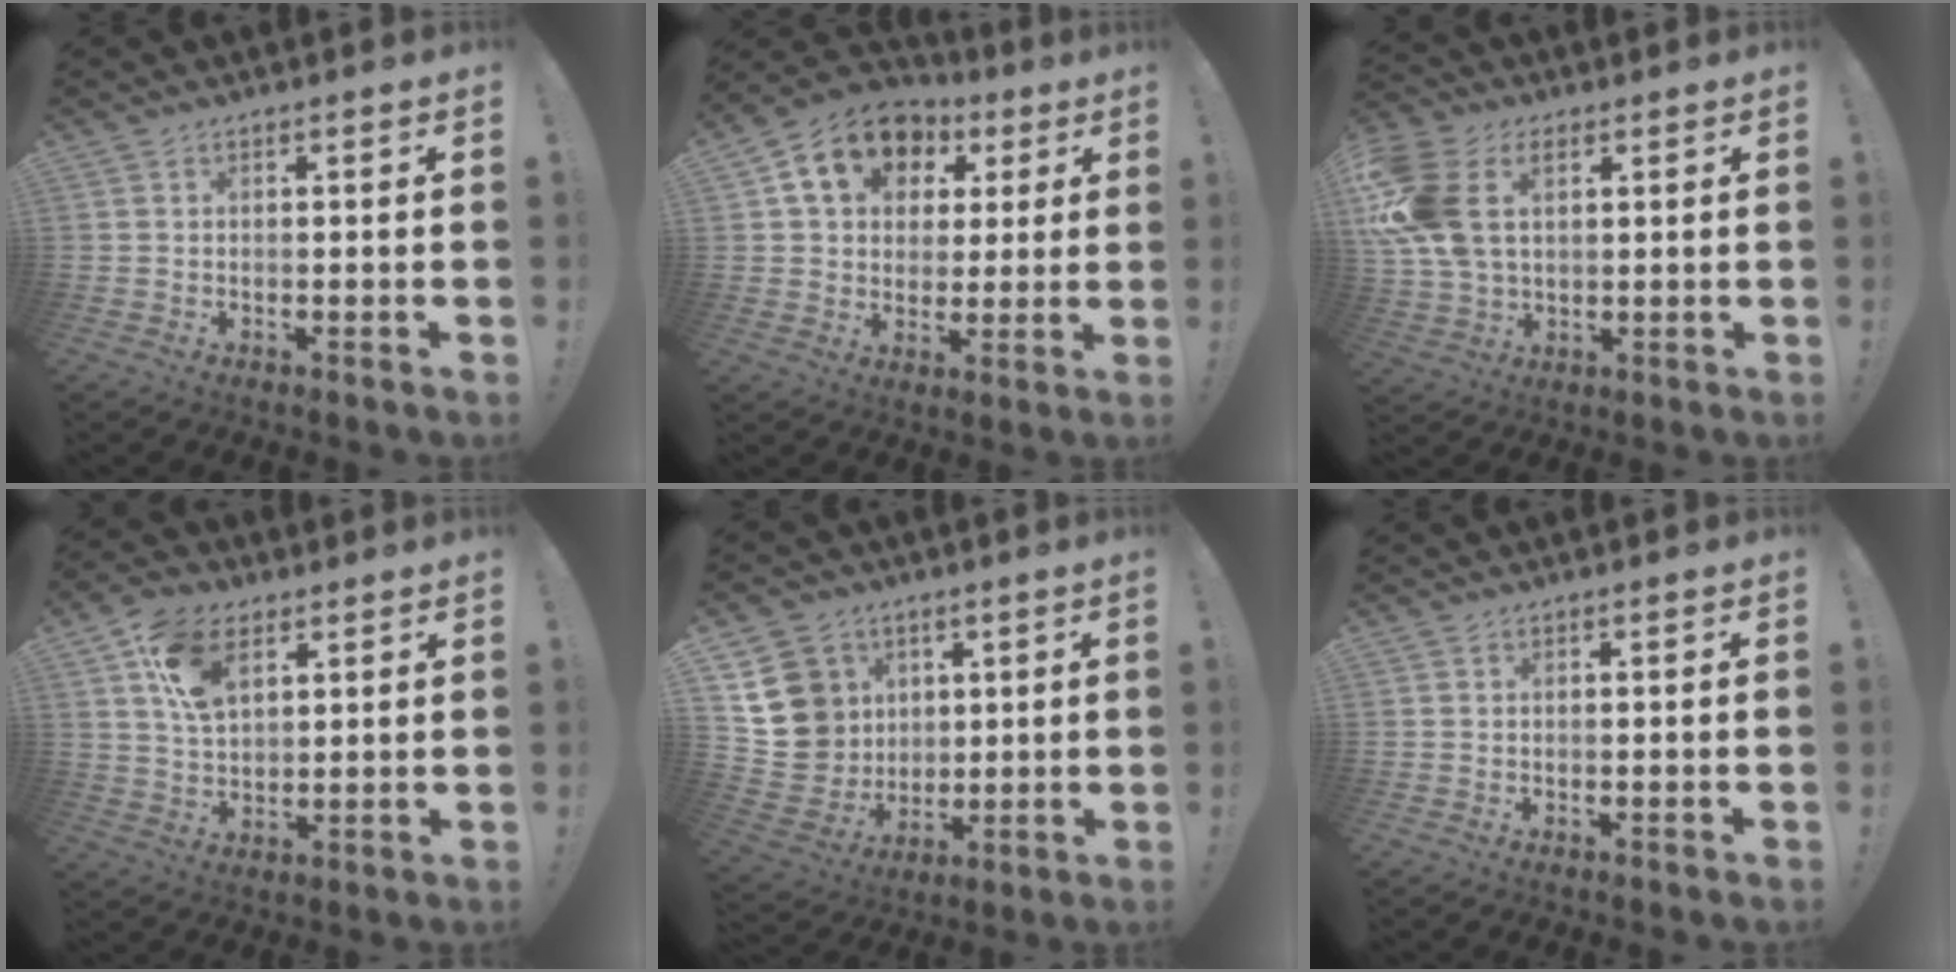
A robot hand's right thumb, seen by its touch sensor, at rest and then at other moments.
{"total": 15.1, "force": [6.2, 11.4, 7.7], "torque": [-0.121, -0.014, 0.118]}
{"total": 14.9, "force": [4.9, 9.8, 10.1], "torque": [-0.218, -0.014, 0.093]}
{"total": 12.2, "force": [5.6, 7.7, 7.7], "torque": [-0.139, -0.006, 0.107]}
{"total": 14.9, "force": [5.1, 13.3, 4.6], "torque": [-0.087, -0.022, 0.117]}
{"total": 0.0}